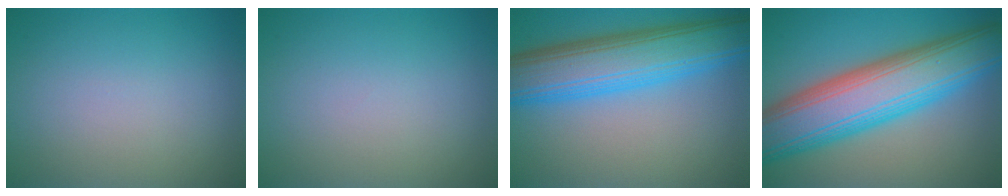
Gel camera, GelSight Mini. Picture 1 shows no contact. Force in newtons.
{"total": 0.0}
{"total": 9.7, "press": 9.7, "slide": 0.1}
{"total": 12.4, "press": 12.4, "slide": 0.2}